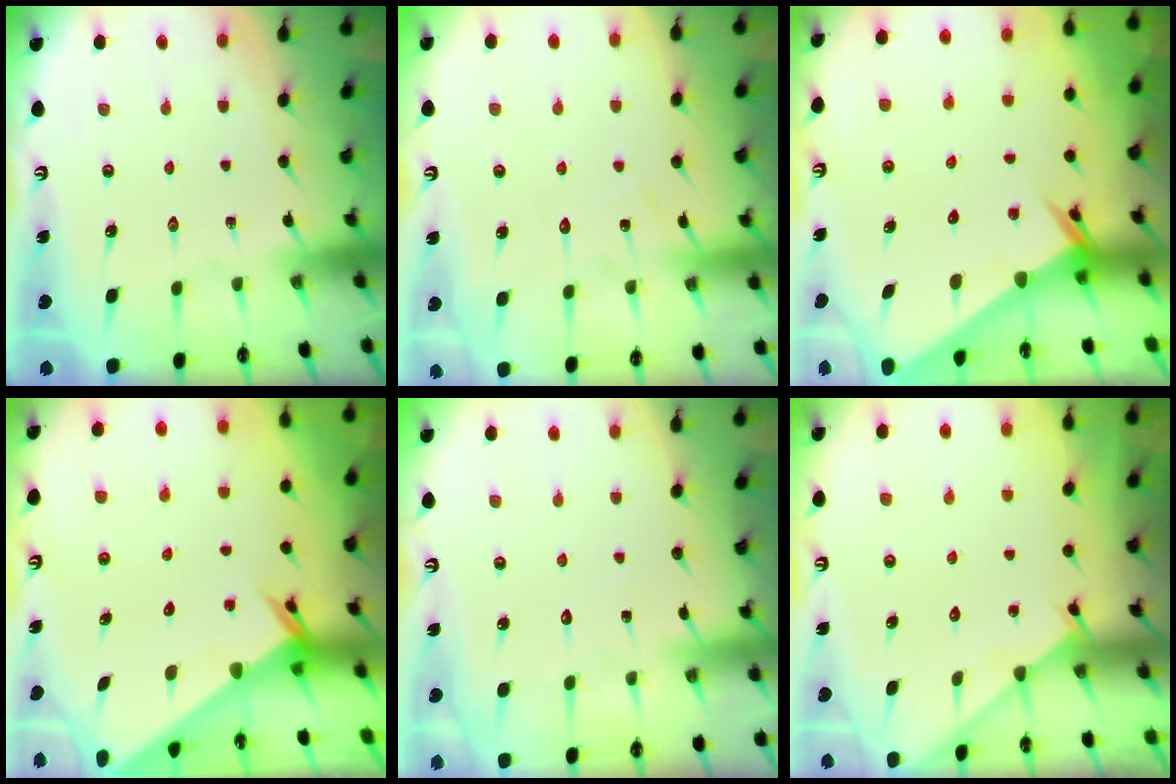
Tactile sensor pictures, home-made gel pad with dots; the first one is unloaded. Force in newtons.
{"total": 8.6, "press": 8.6, "slide": 0.3}
{"total": 2.6, "press": 2.6, "slide": 0.0}
{"total": 2.1, "press": 2.1, "slide": 0.1}
{"total": 5.9, "press": 5.9, "slide": 0.5}
{"total": 3.2, "press": 3.1, "slide": 0.3}